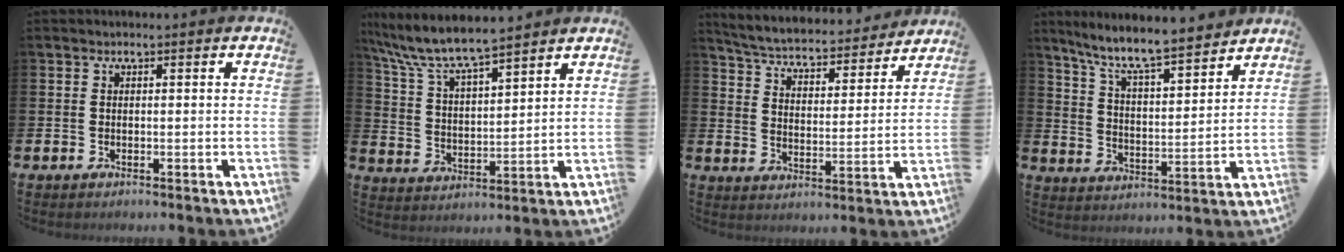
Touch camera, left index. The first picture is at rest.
{"total": 7.8, "force": [7.3, 0.8, 2.5], "torque": [-0.085, -0.044, 0.130]}
{"total": 5.1, "force": [4.9, 0.9, 1.0], "torque": [-0.052, -0.043, 0.080]}
{"total": 8.7, "force": [8.0, 0.7, 3.3], "torque": [-0.100, -0.054, 0.140]}